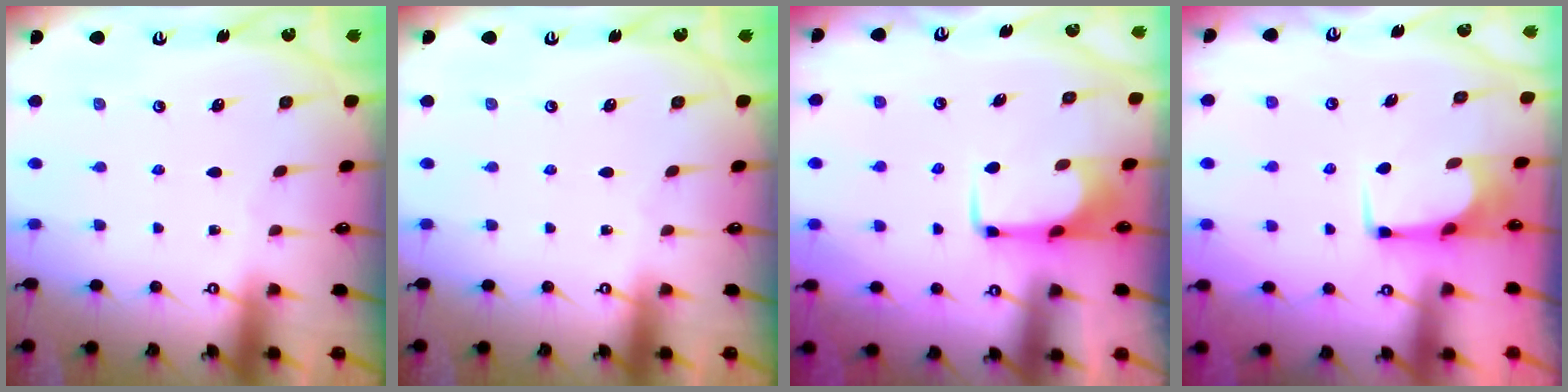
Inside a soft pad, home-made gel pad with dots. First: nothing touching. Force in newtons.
{"total": 0.0}
{"total": 1.6, "press": 1.6, "slide": 0.2}
{"total": 2.4, "press": 2.4, "slide": 0.4}